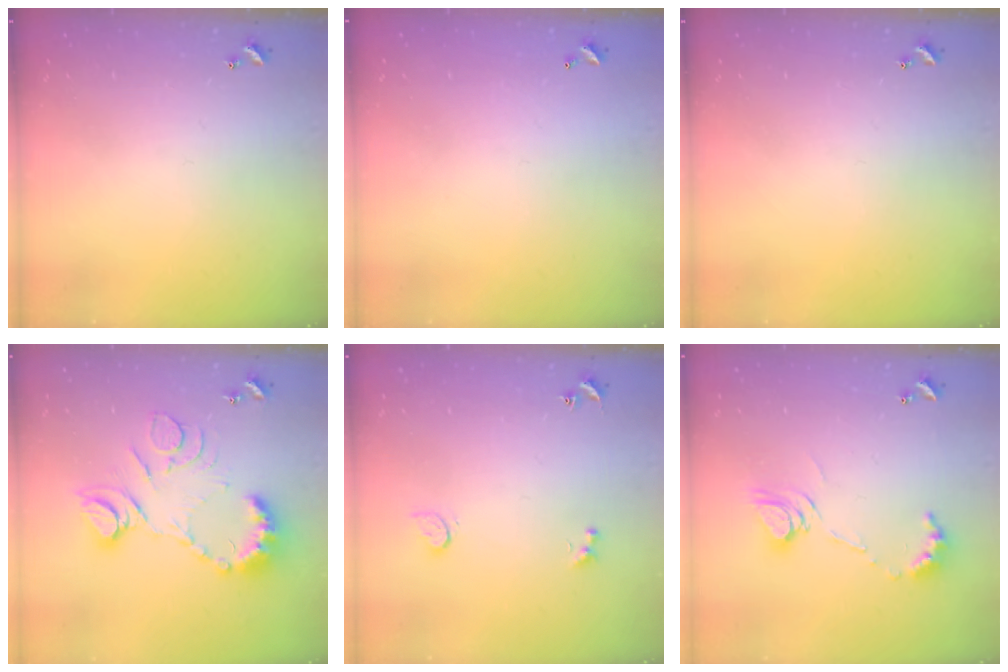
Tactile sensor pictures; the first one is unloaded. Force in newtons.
{"total": 2.8, "press": 2.8, "slide": 0.1}
{"total": 0.0}
{"total": 16.3, "press": 16.2, "slide": 1.7}
{"total": 2.4, "press": 1.9, "slide": 1.4}
{"total": 12.5, "press": 12.4, "slide": 1.7}